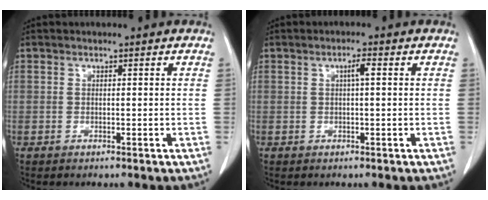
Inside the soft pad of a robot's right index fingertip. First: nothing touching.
{"total": 1.8, "force": [0.4, 0.1, 1.7], "torque": [-0.030, 0.005, 0.005]}